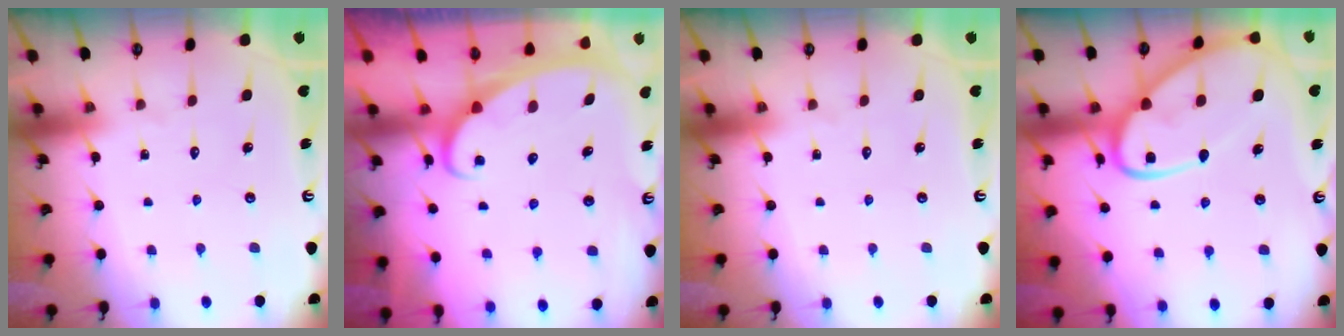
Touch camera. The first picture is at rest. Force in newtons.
{"total": 2.6, "press": 2.6, "slide": 0.3}
{"total": 0.0}
{"total": 14.4, "press": 14.4, "slide": 1.2}